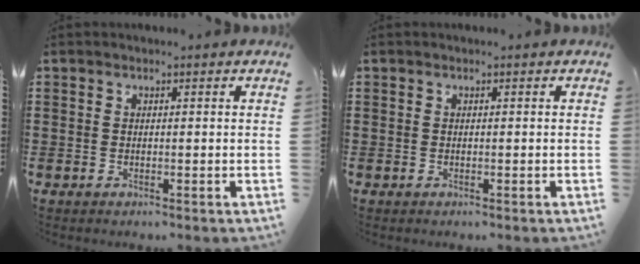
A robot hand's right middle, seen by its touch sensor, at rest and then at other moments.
{"total": 0.0}